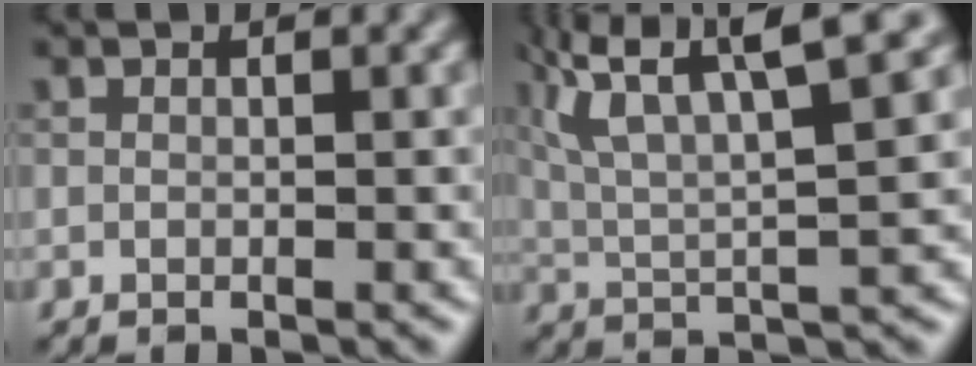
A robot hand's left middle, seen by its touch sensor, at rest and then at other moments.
{"total": 8.6, "force": [3.9, 2.5, 7.2], "torque": [-0.126, 0.019, 0.066]}